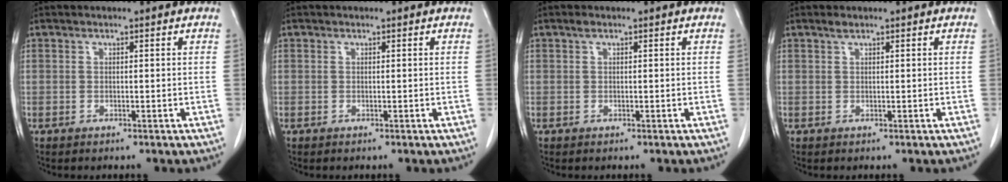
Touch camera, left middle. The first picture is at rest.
{"total": 0.0}
{"total": 0.5, "force": [0.4, 0.2, 0.3], "torque": [-0.008, 0.004, 0.006]}
{"total": 0.7, "force": [0.6, 0.0, 0.4], "torque": [-0.014, 0.001, 0.015]}